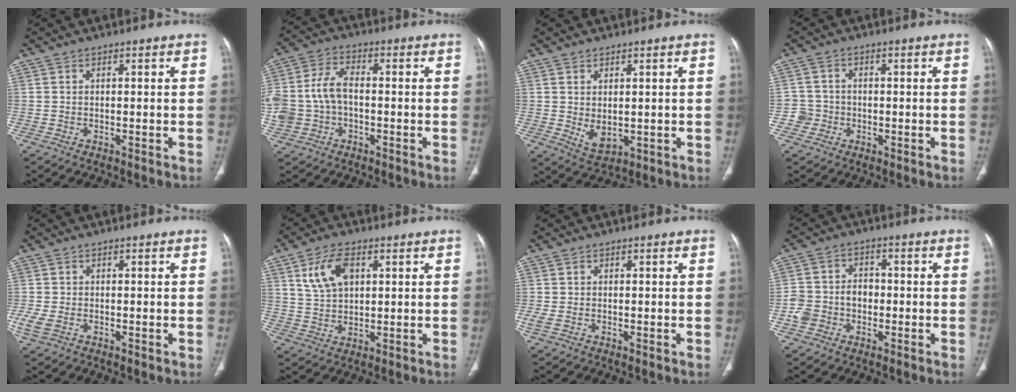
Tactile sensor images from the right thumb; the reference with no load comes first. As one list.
[{"total": 11.1, "force": [-1.2, 7.8, 7.7], "torque": [-0.167, 0.033, -0.023]}, {"total": 4.5, "force": [0.1, 2.7, 3.6], "torque": [-0.055, -0.009, 0.018]}, {"total": 3.6, "force": [-1.1, 3.5, 0.1], "torque": [0.020, 0.013, -0.026]}, {"total": 3.7, "force": [-1.1, 2.5, 2.6], "torque": [-0.073, 0.001, -0.017]}, {"total": 8.4, "force": [3.2, 5.0, 6.0], "torque": [-0.106, -0.004, 0.066]}, {"total": 1.9, "force": [-0.3, 1.2, 1.5], "torque": [-0.046, -0.001, -0.007]}, {"total": 7.6, "force": [-1.9, 6.3, 3.7], "torque": [-0.056, 0.032, -0.037]}]